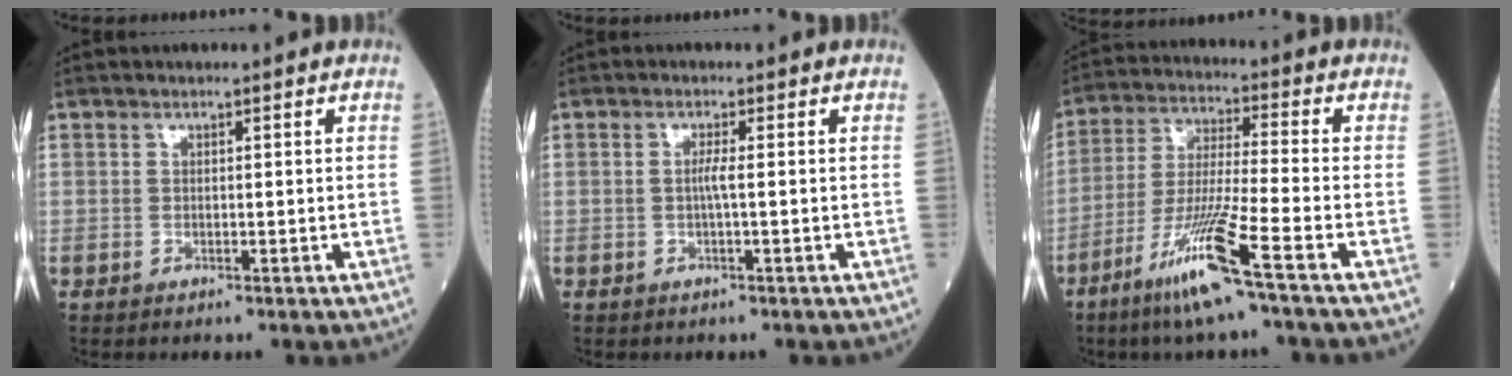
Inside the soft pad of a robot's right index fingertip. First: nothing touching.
{"total": 1.6, "force": [-0.1, -0.2, 1.6], "torque": [-0.034, -0.001, -0.004]}
{"total": 11.8, "force": [-6.8, -1.2, 9.5], "torque": [-0.190, -0.031, -0.134]}